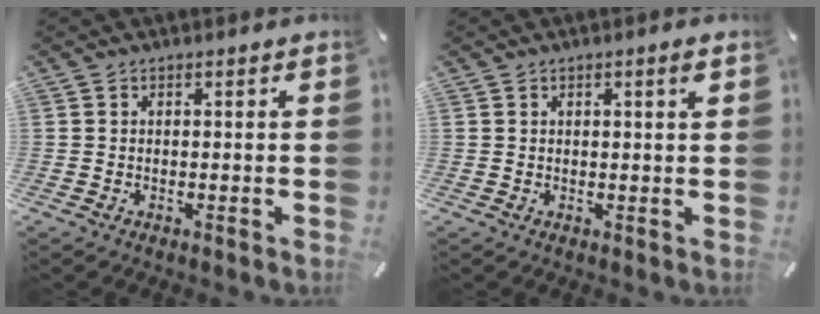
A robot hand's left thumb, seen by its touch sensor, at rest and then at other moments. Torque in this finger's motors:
{"motor_torque": [0.11, -0.24, 0.04, 0.00, 0.04]}